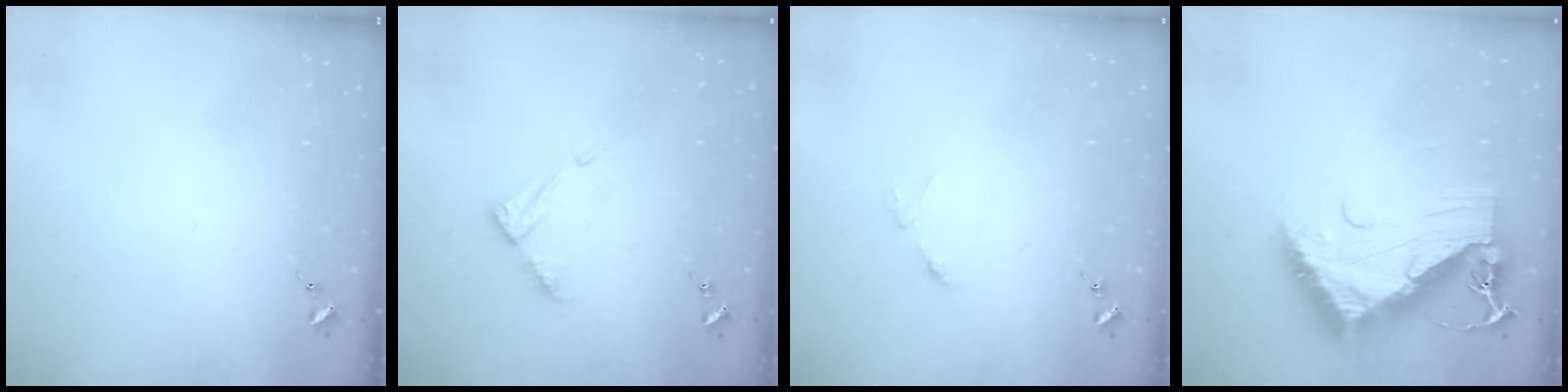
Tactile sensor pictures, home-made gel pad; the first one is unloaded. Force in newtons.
{"total": 7.4, "press": 7.4, "slide": 0.6}
{"total": 3.1, "press": 3.0, "slide": 0.4}
{"total": 14.1, "press": 14.0, "slide": 1.3}